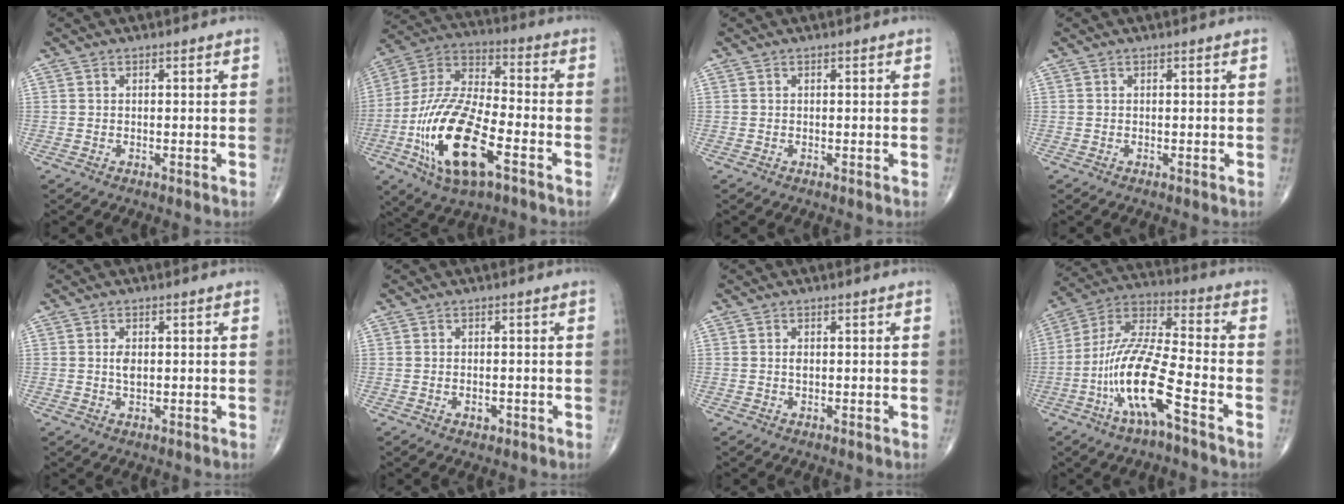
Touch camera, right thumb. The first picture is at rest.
{"total": 21.0, "force": [-7.9, 8.4, 17.5], "torque": [-0.354, 0.029, -0.142]}
{"total": 0.0}
{"total": 0.0}
{"total": 1.6, "force": [0.1, 0.9, 1.3], "torque": [-0.021, 0.000, 0.000]}
{"total": 1.6, "force": [-0.6, 1.0, 1.1], "torque": [-0.016, 0.002, -0.007]}
{"total": 1.0, "force": [0.1, 0.6, 0.8], "torque": [-0.010, 0.001, 0.000]}
{"total": 15.6, "force": [-6.8, 3.5, 13.6], "torque": [-0.284, 0.045, -0.131]}